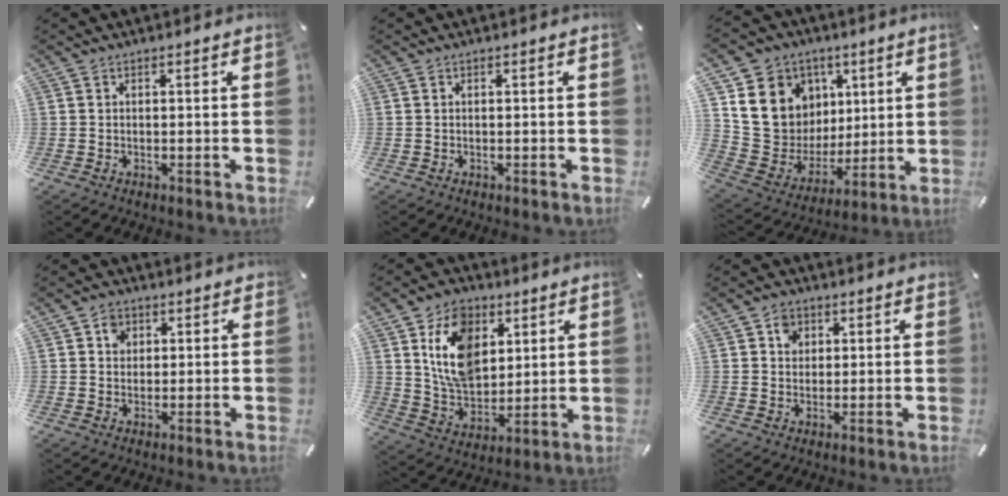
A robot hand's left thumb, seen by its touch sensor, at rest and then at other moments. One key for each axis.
{"total": 0.0}
{"total": 15.6, "fx": 5.5, "fy": 14.0, "fz": 3.9, "tx": -0.062, "ty": -0.038, "tz": 0.127}
{"total": 3.8, "fx": 0.9, "fy": 3.4, "fz": 1.4, "tx": -0.009, "ty": 0.000, "tz": 0.010}
{"total": 13.7, "fx": 5.0, "fy": 10.3, "fz": 7.6, "tx": -0.141, "ty": -0.011, "tz": 0.093}
{"total": 4.2, "fx": 1.4, "fy": 3.7, "fz": 1.4, "tx": -0.012, "ty": -0.001, "tz": 0.019}